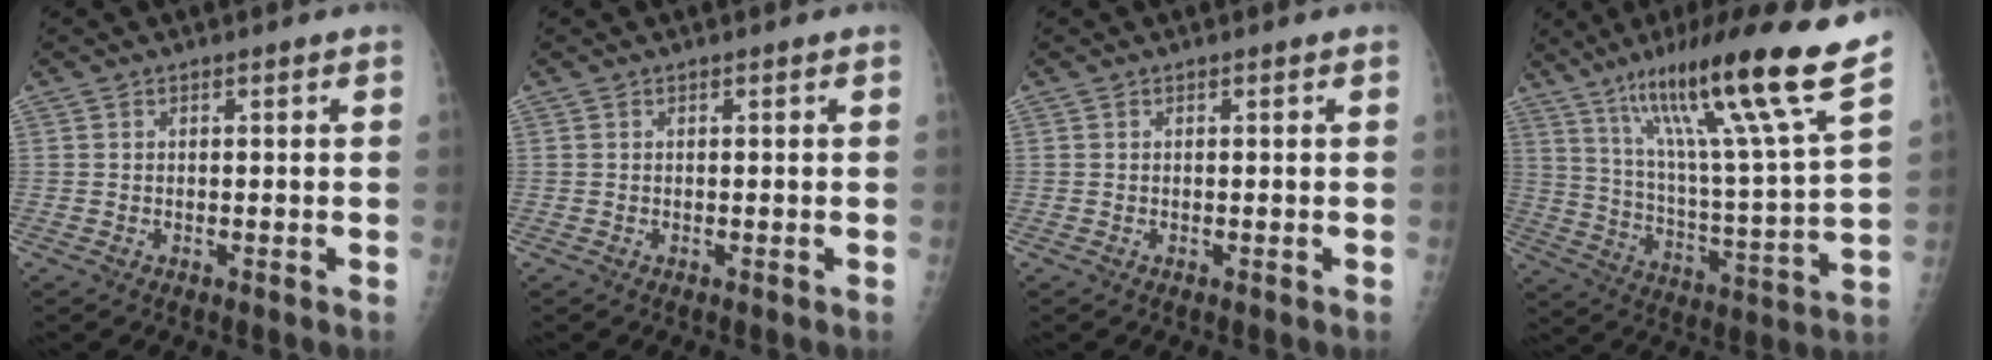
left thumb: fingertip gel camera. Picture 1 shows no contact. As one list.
[{"total": 0.0}, {"total": 0.0}, {"total": 23.4, "force": [15.7, 0.5, 17.4], "torque": [-0.259, -0.065, 0.259]}]